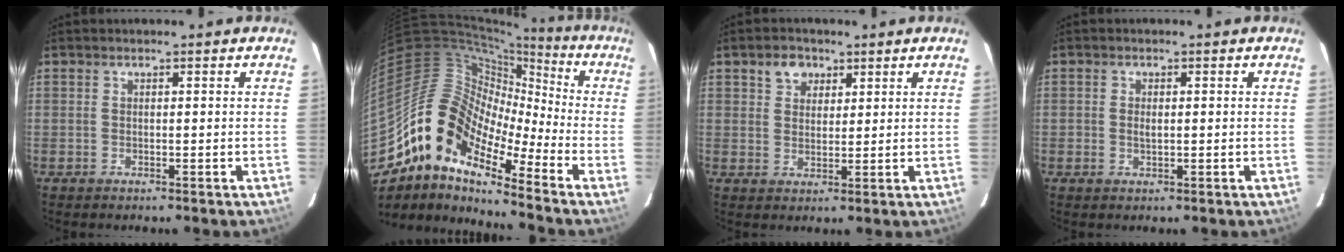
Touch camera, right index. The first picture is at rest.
{"total": 14.5, "force": [-9.5, 5.9, 9.3], "torque": [-0.138, 0.006, -0.199]}
{"total": 4.1, "force": [2.3, 3.1, 1.4], "torque": [-0.016, 0.011, 0.042]}
{"total": 1.4, "force": [-0.1, 1.0, 1.1], "torque": [-0.020, 0.002, -0.002]}